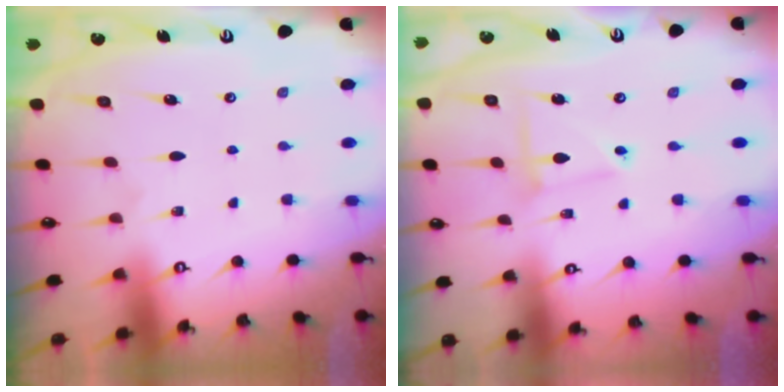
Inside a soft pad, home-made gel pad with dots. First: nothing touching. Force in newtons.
{"total": 3.6, "press": 3.6, "slide": 0.4}